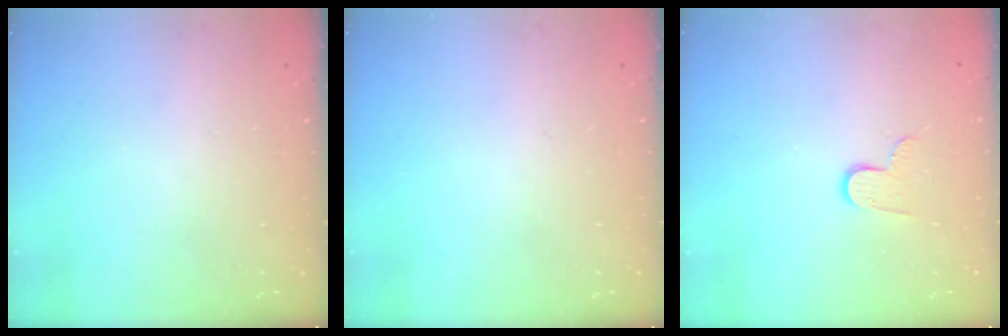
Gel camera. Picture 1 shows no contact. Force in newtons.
{"total": 0.0}
{"total": 6.5, "press": 6.4, "slide": 0.6}